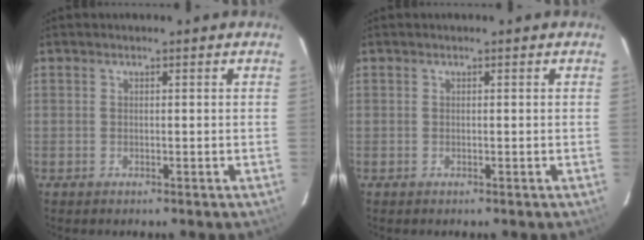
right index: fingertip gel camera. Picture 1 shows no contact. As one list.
[{"total": 0.0}]